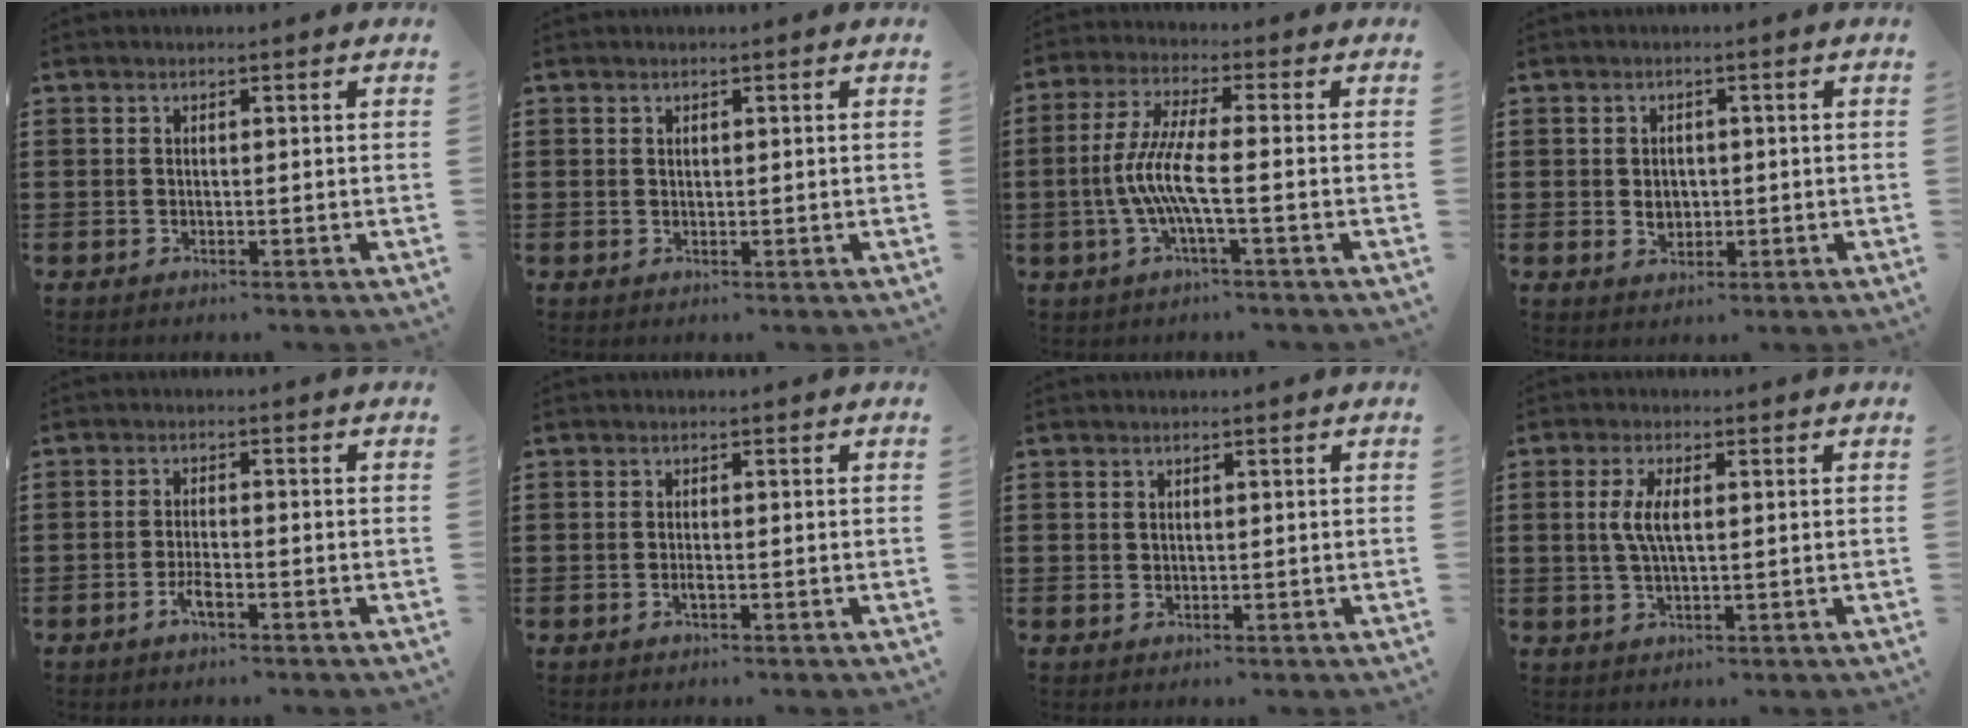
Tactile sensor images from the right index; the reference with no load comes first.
{"total": 0.5, "force": [0.4, 0.4, 0.1], "torque": [-0.004, 0.001, 0.008]}
{"total": 7.4, "force": [-1.8, 0.9, 7.1], "torque": [-0.167, -0.018, -0.046]}
{"total": 2.4, "force": [-0.1, 2.0, 1.4], "torque": [-0.023, 0.005, -0.006]}
{"total": 2.5, "force": [-1.5, 0.6, 2.0], "torque": [-0.043, -0.001, -0.029]}
{"total": 1.0, "force": [-0.4, 0.3, 0.9], "torque": [-0.025, -0.007, -0.008]}
{"total": 0.6, "force": [0.3, 0.5, 0.3], "torque": [-0.007, 0.002, 0.007]}
{"total": 4.7, "force": [0.7, 1.8, 4.3], "torque": [-0.096, 0.005, 0.008]}